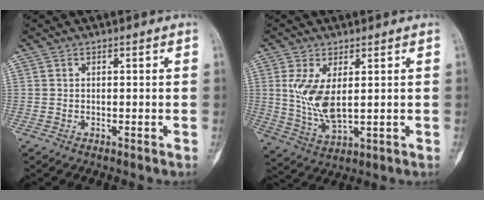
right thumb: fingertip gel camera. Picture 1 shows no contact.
{"total": 8.7, "force": [1.6, 4.1, 7.5], "torque": [-0.155, -0.017, 0.044]}